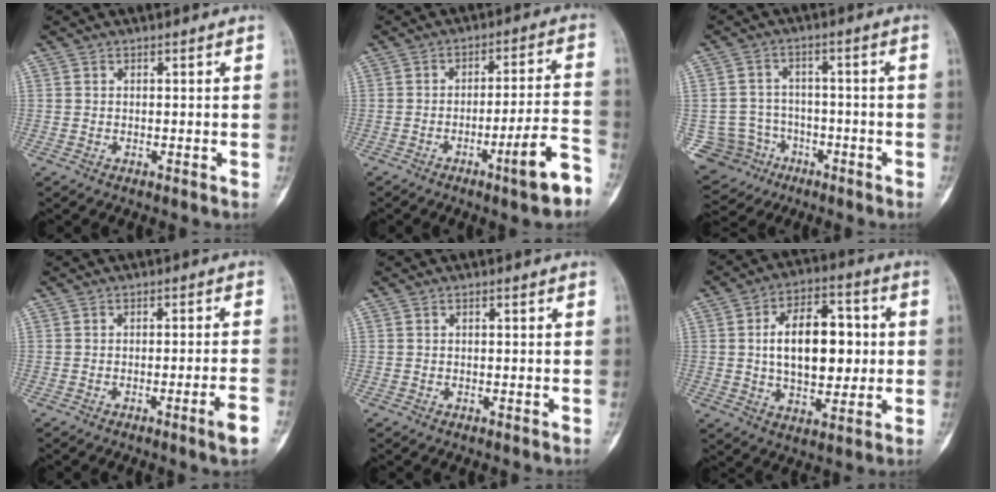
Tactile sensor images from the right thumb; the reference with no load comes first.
{"total": 10.3, "force": [-5.7, 0.8, 8.5], "torque": [-0.117, 0.035, -0.083]}
{"total": 9.8, "force": [-4.0, 8.7, 1.7], "torque": [-0.034, 0.046, -0.050]}
{"total": 4.3, "force": [-2.2, -0.1, 3.7], "torque": [-0.058, 0.008, -0.033]}
{"total": 0.0}
{"total": 15.8, "force": [1.4, 9.2, 12.8], "torque": [-0.163, 0.014, 0.021]}